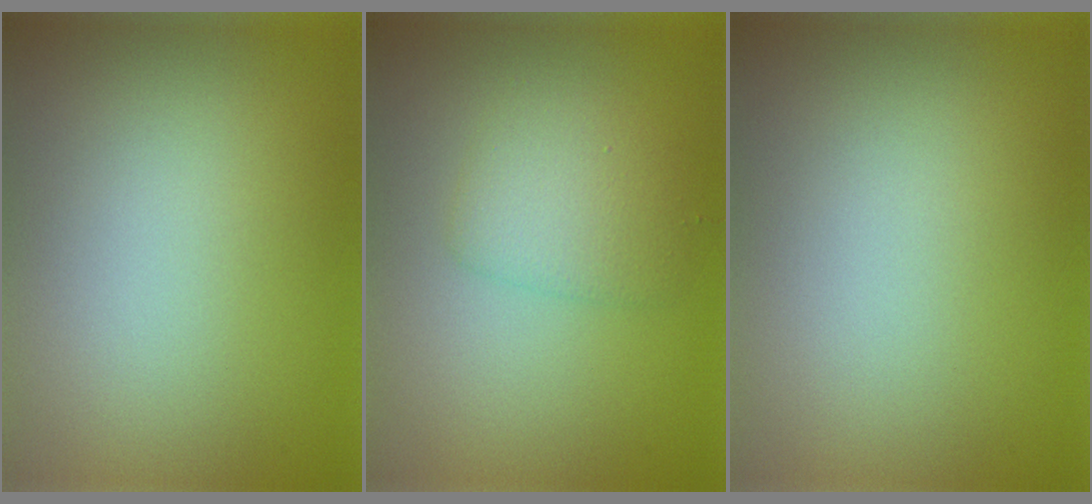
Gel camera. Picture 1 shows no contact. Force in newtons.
{"total": 2.3, "press": 2.3, "slide": 0.1}
{"total": 0.0}